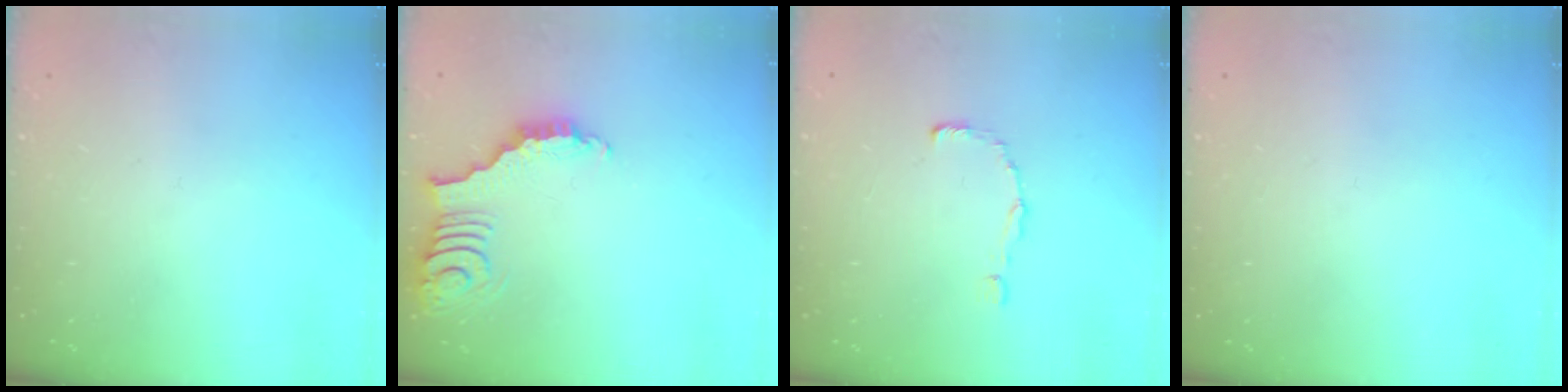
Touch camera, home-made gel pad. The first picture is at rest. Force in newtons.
{"total": 3.9, "press": 3.9, "slide": 0.5}
{"total": 0.0}
{"total": 0.0}